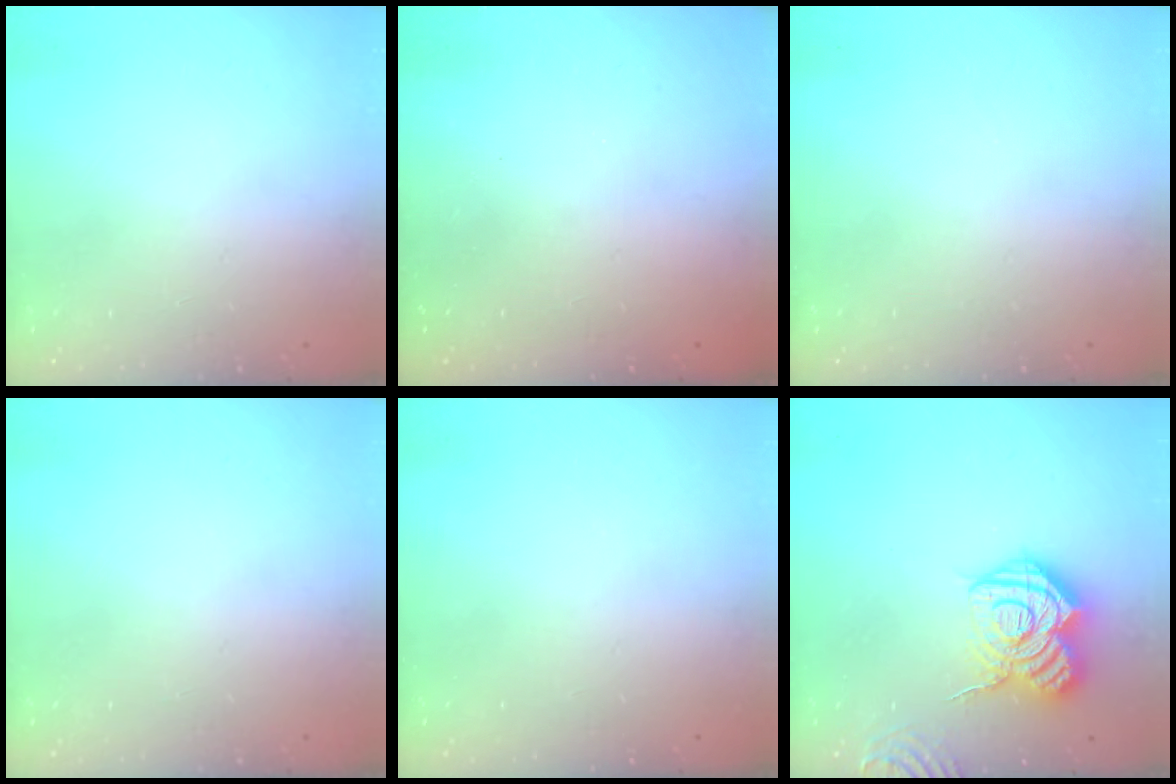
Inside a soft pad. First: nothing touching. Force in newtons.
{"total": 2.4, "press": 2.2, "slide": 0.8}
{"total": 0.0}
{"total": 0.0}
{"total": 0.0}
{"total": 17.2, "press": 17.2, "slide": 1.5}